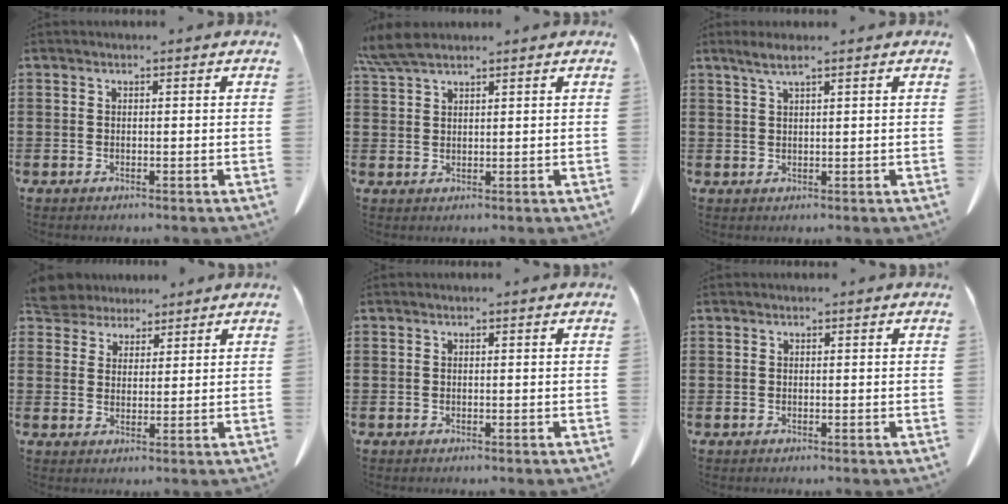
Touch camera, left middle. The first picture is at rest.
{"total": 4.6, "force": [3.6, 1.0, 2.7], "torque": [-0.062, -0.002, 0.069]}
{"total": 2.3, "force": [1.6, 0.1, 1.6], "torque": [-0.035, 0.000, 0.028]}
{"total": 4.7, "force": [4.4, 1.7, 0.4], "torque": [-0.029, -0.009, 0.083]}
{"total": 0.0}
{"total": 0.0}